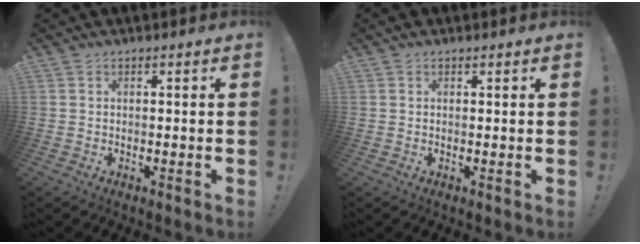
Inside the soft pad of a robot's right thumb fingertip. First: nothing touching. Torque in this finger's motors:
{"motor_torque": [-0.07, 1.65, 1.01, 1.16, 0.01]}